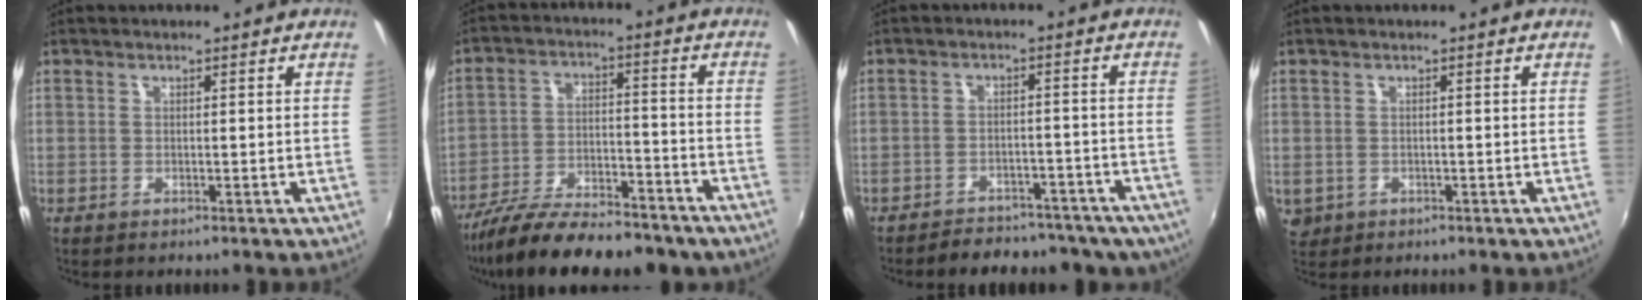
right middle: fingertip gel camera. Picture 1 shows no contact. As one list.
[{"total": 20.0, "force": [-16.2, 5.7, 10.3], "torque": [-0.191, -0.032, -0.247]}, {"total": 15.5, "force": [-12.7, 6.7, 5.9], "torque": [-0.113, 0.011, -0.142]}, {"total": 3.1, "force": [-0.5, 2.7, 1.3], "torque": [-0.028, -0.005, -0.004]}]